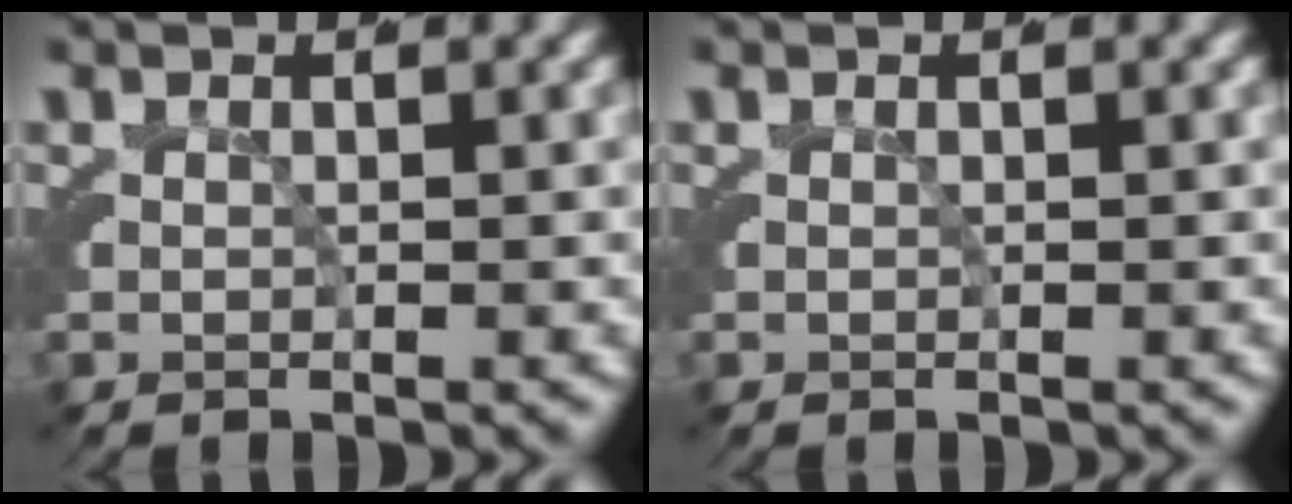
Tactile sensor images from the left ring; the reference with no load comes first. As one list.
[{"total": 0.0}]